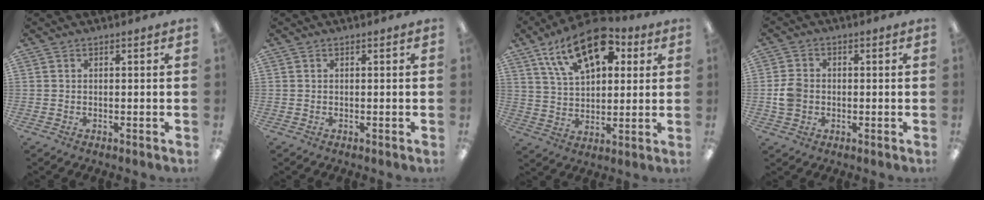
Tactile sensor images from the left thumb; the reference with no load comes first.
{"total": 0.0}
{"total": 18.5, "force": [10.0, 10.0, 11.9], "torque": [-0.186, -0.031, 0.174]}
{"total": 5.7, "force": [-0.5, 5.0, 2.7], "torque": [-0.040, 0.005, -0.011]}